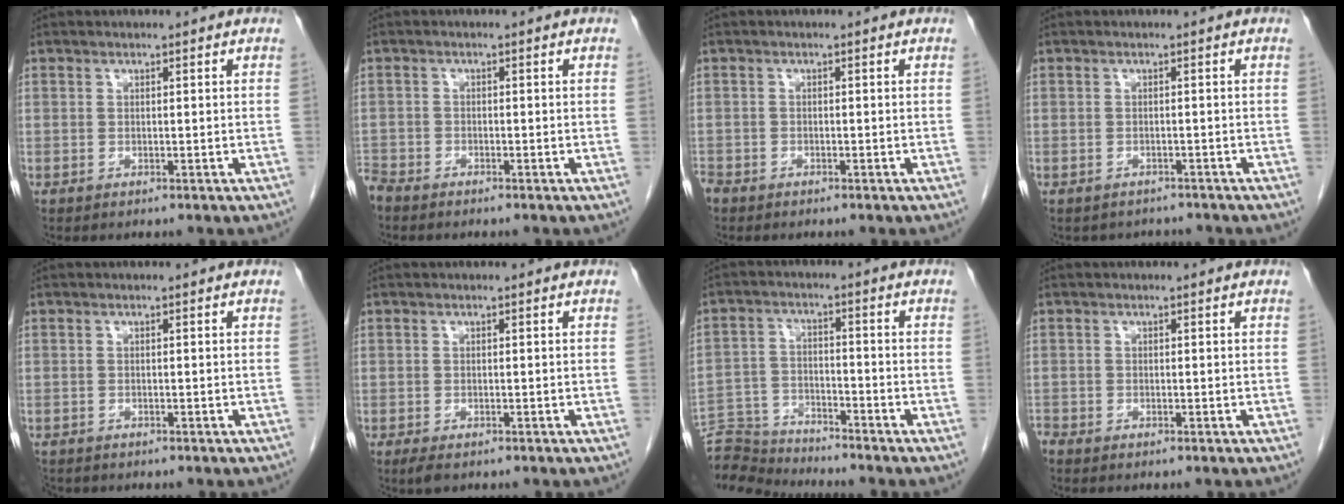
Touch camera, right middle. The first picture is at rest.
{"total": 2.8, "force": [-2.7, 0.7, 0.4], "torque": [-0.010, -0.007, -0.053]}
{"total": 2.2, "force": [-1.8, 1.2, 0.5], "torque": [-0.017, -0.002, -0.035]}
{"total": 3.4, "force": [-3.0, 1.6, -0.1], "torque": [-0.002, 0.006, -0.040]}
{"total": 2.0, "force": [-1.8, 0.9, 0.3], "torque": [-0.009, -0.003, -0.030]}
{"total": 1.9, "force": [-1.3, 0.7, 1.1], "torque": [-0.023, -0.004, -0.019]}
{"total": 8.1, "force": [-8.1, -0.2, -0.3], "torque": [0.001, 0.000, -0.153]}
{"total": 0.8, "force": [-0.8, 0.1, 0.1], "torque": [-0.007, -0.003, -0.018]}